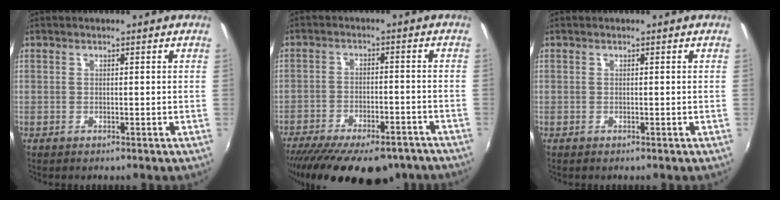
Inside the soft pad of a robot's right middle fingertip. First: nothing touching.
{"total": 22.3, "force": [-17.3, 8.3, 11.3], "torque": [-0.220, -0.032, -0.236]}
{"total": 0.0}